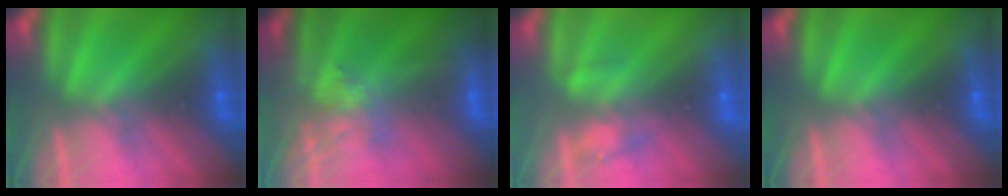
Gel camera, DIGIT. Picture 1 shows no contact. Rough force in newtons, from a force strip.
{"total": 9.7}
{"total": 2.2}
{"total": 0.0}